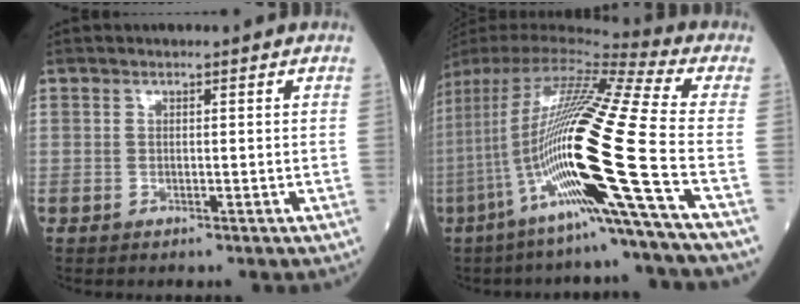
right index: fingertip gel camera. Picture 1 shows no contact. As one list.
[{"total": 24.6, "force": [-7.1, -1.6, 23.5], "torque": [-0.457, -0.025, -0.153]}]